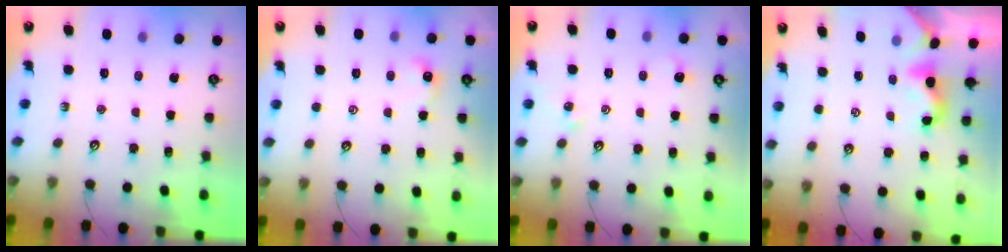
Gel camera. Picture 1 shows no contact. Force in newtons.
{"total": 1.3, "press": 1.2, "slide": 0.4}
{"total": 2.0, "press": 1.9, "slide": 0.5}
{"total": 1.9, "press": 1.9, "slide": 0.5}